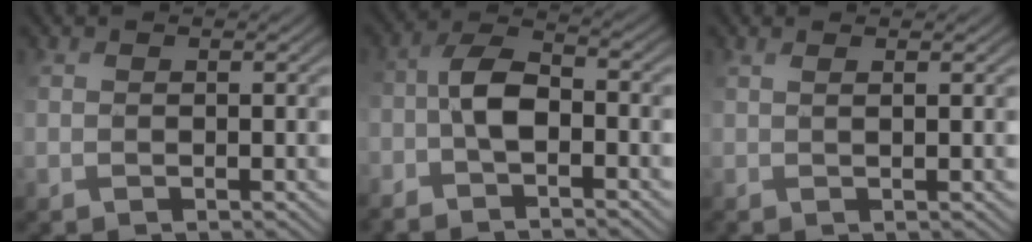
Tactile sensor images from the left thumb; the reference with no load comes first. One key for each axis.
{"total": 5.5, "fx": -2.5, "fy": 2.2, "fz": 4.4, "tx": -0.086, "ty": 0.009, "tz": -0.062}
{"total": 1.5, "fx": 0.5, "fy": 0.3, "fz": 1.4, "tx": -0.027, "ty": 0.007, "tz": 0.003}